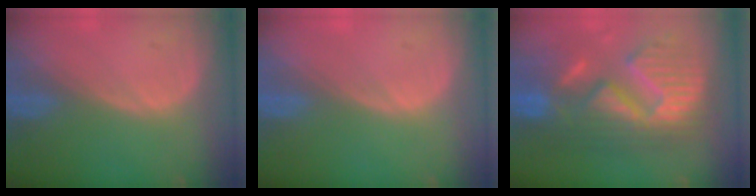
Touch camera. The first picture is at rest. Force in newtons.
{"total": 0.0}
{"total": 13.1, "press": 13.0, "slide": 1.2}